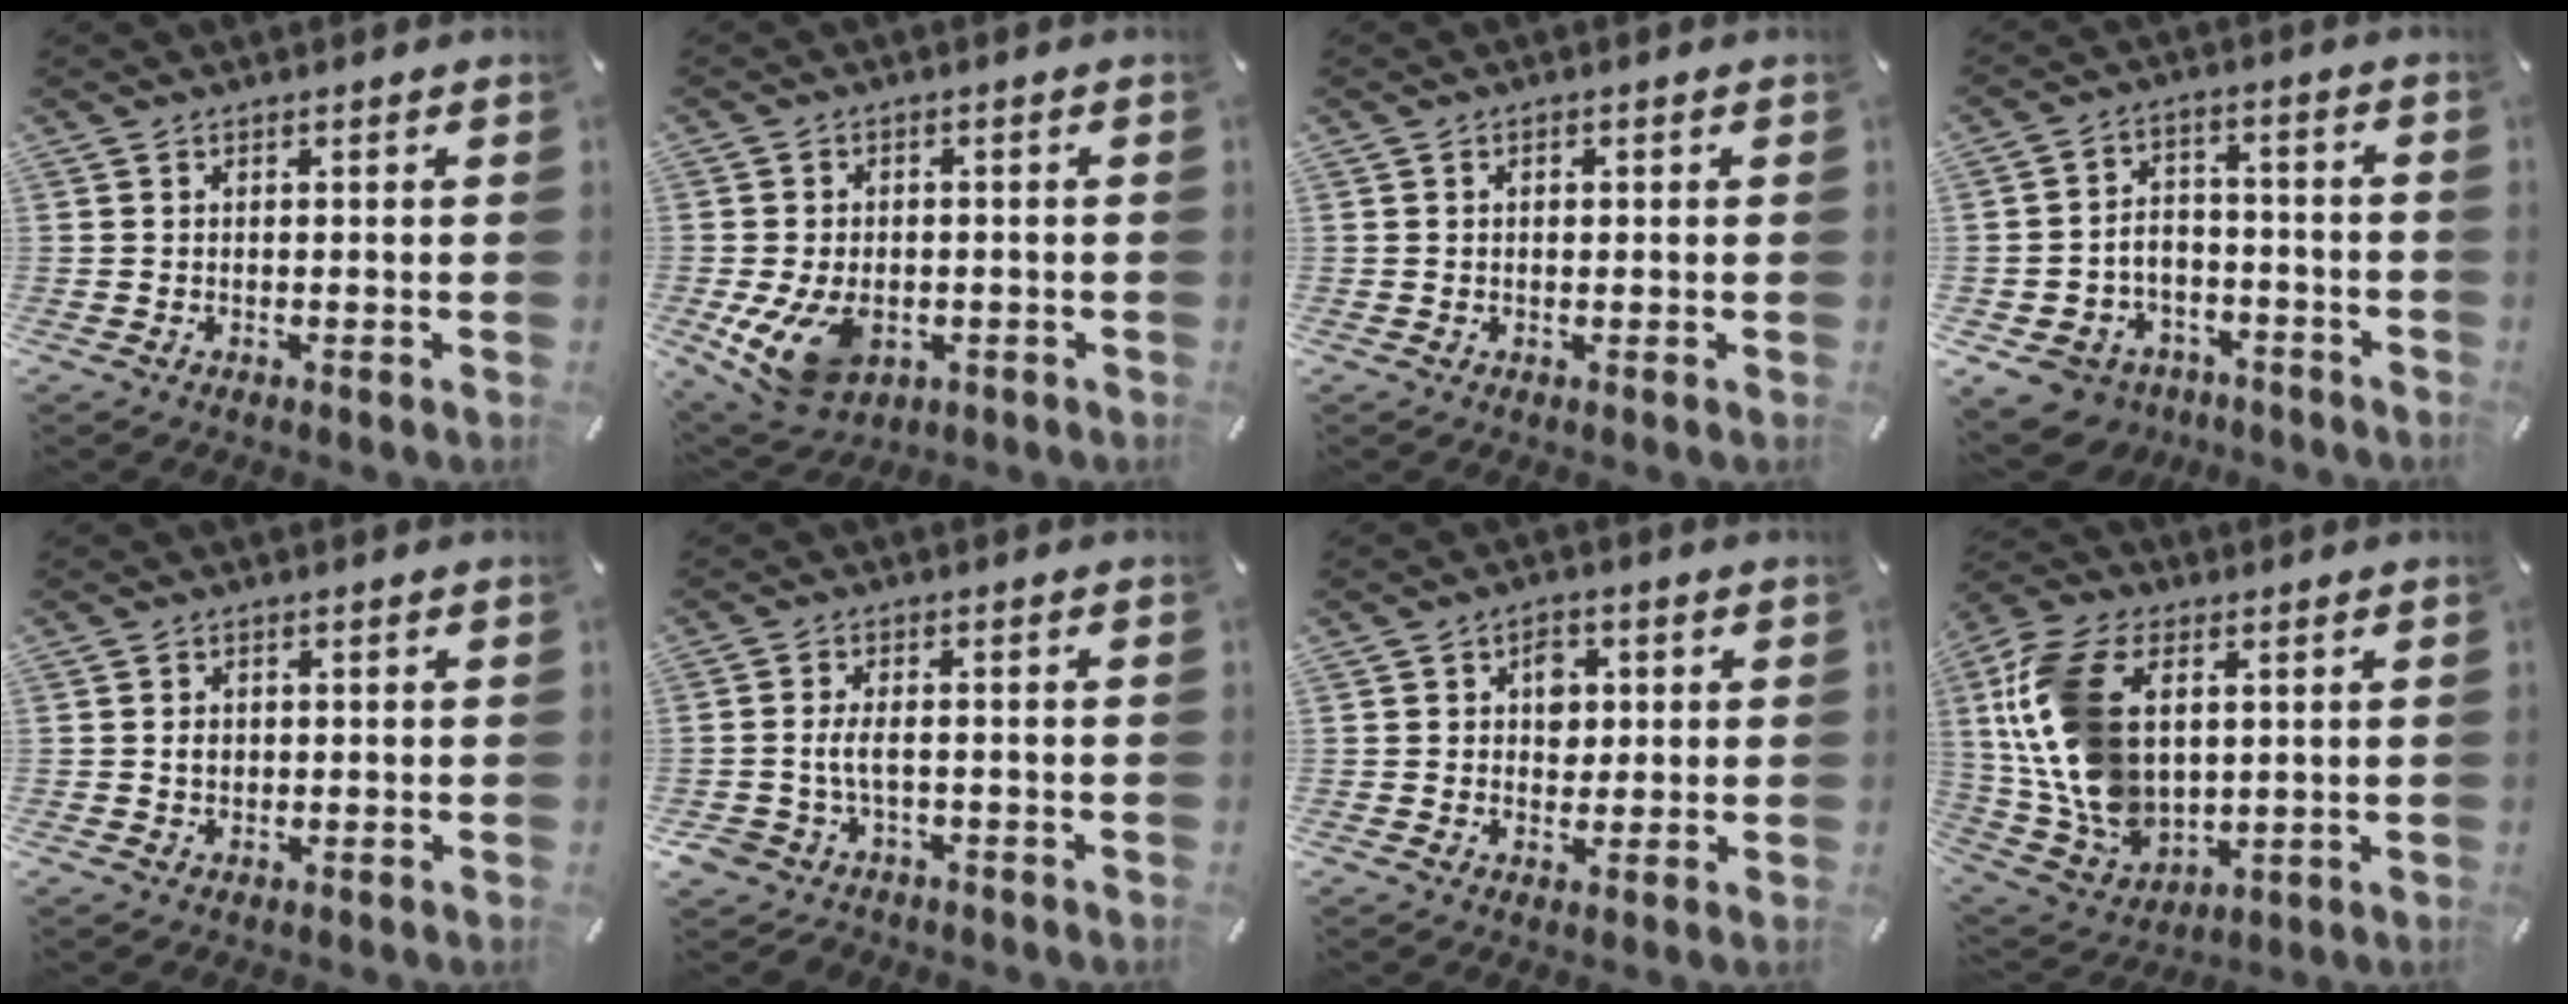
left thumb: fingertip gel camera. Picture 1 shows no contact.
{"total": 11.0, "force": [-2.9, 7.8, 7.1], "torque": [-0.142, 0.002, -0.049]}
{"total": 1.3, "force": [0.1, 0.9, 1.0], "torque": [-0.012, 0.001, -0.001]}
{"total": 8.7, "force": [-5.8, 6.3, 1.9], "torque": [-0.043, 0.035, -0.104]}
{"total": 2.2, "force": [0.0, 1.8, 1.2], "torque": [-0.018, 0.002, -0.004]}
{"total": 5.3, "force": [-1.4, 3.5, 3.7], "torque": [-0.086, 0.006, -0.029]}
{"total": 5.5, "force": [1.1, 4.6, 2.8], "torque": [-0.025, -0.005, 0.010]}
{"total": 20.2, "force": [3.7, 14.3, 13.8], "torque": [-0.320, -0.005, 0.068]}